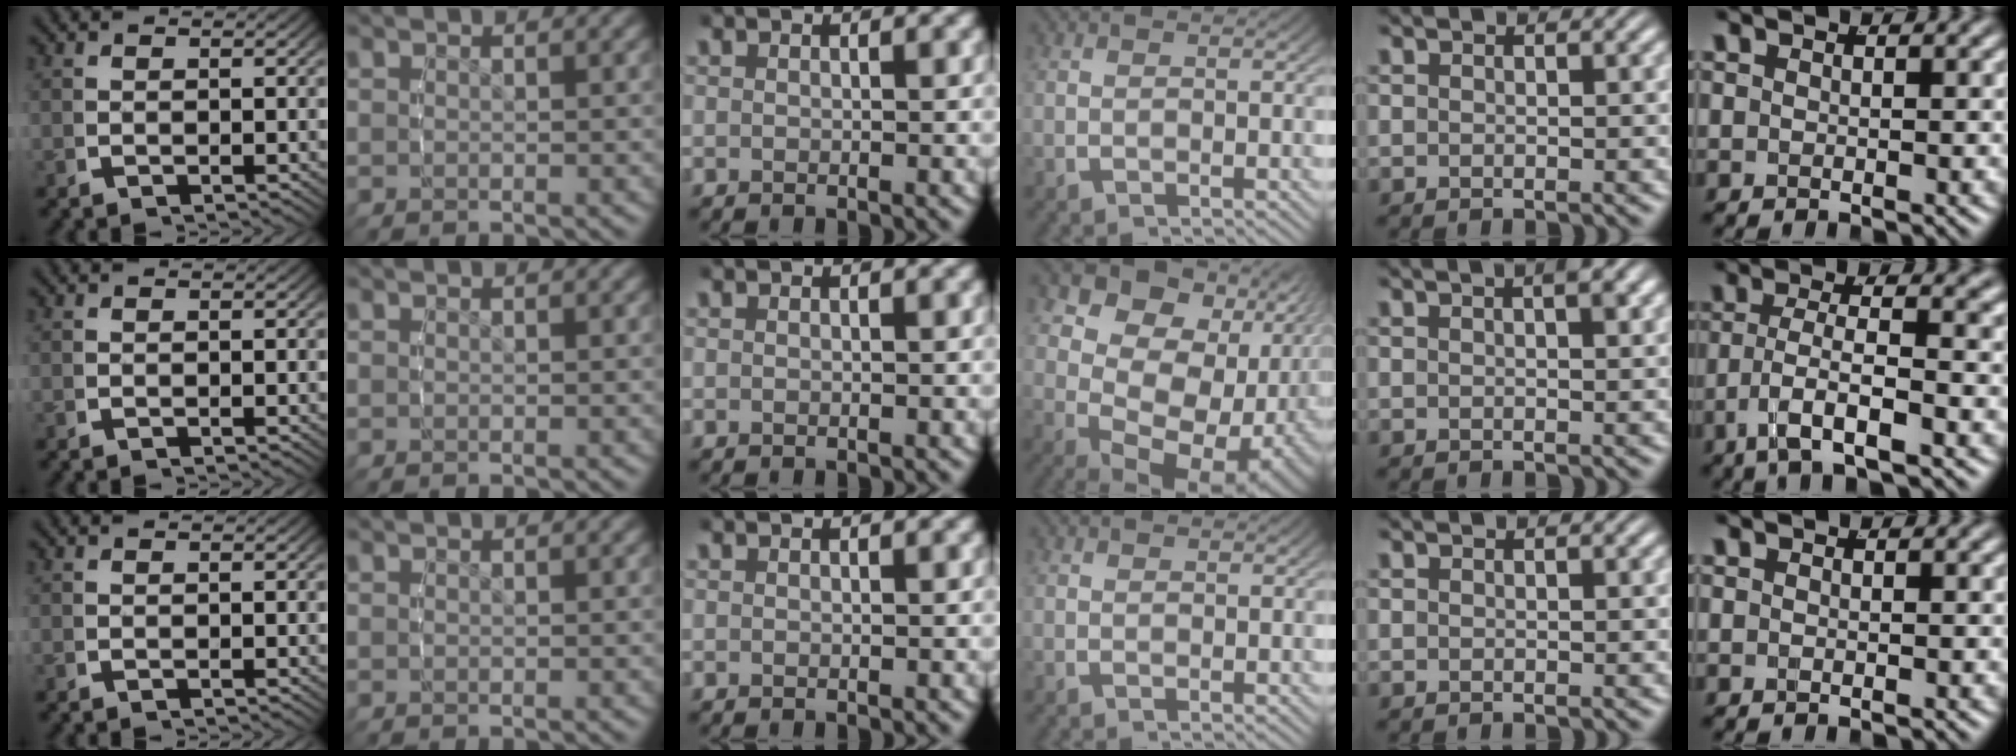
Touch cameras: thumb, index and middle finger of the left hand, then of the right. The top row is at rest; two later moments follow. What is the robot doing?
{"motion": "lift_and_place", "object": "sponge"}